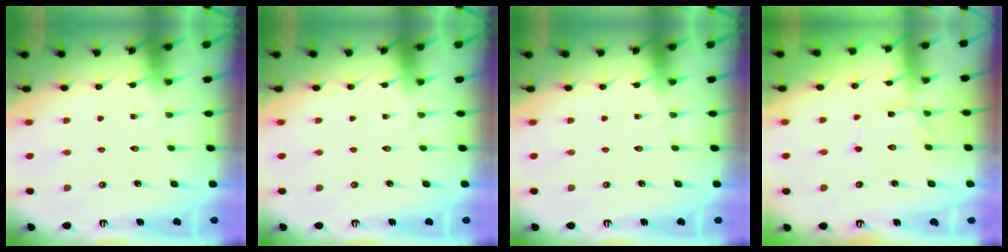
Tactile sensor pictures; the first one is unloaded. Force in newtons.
{"total": 0.0}
{"total": 0.0}
{"total": 2.3, "press": 2.3, "slide": 0.3}